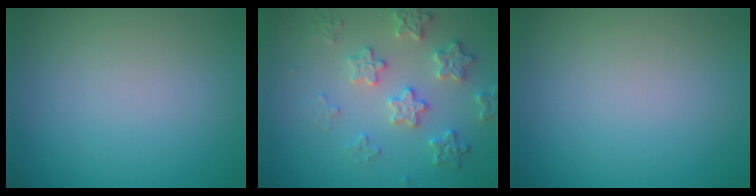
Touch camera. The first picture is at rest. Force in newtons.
{"total": 3.5, "press": 3.5, "slide": 0.5}
{"total": 0.0}